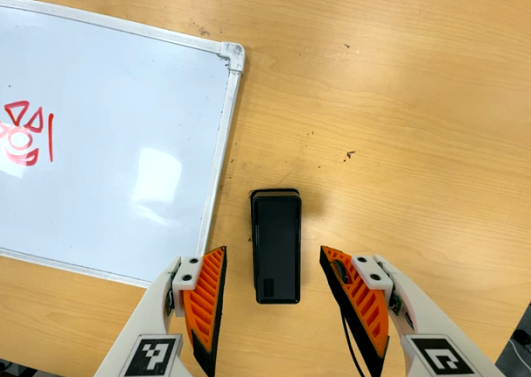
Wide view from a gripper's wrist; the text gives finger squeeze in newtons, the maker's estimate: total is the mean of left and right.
{"total": 0.0}